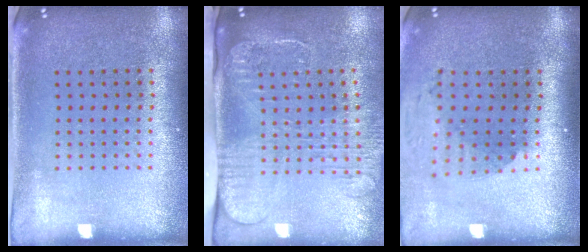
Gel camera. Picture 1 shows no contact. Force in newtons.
{"total": 2.8, "press": 2.1, "slide": 1.8}
{"total": 1.9, "press": 1.4, "slide": 1.3}